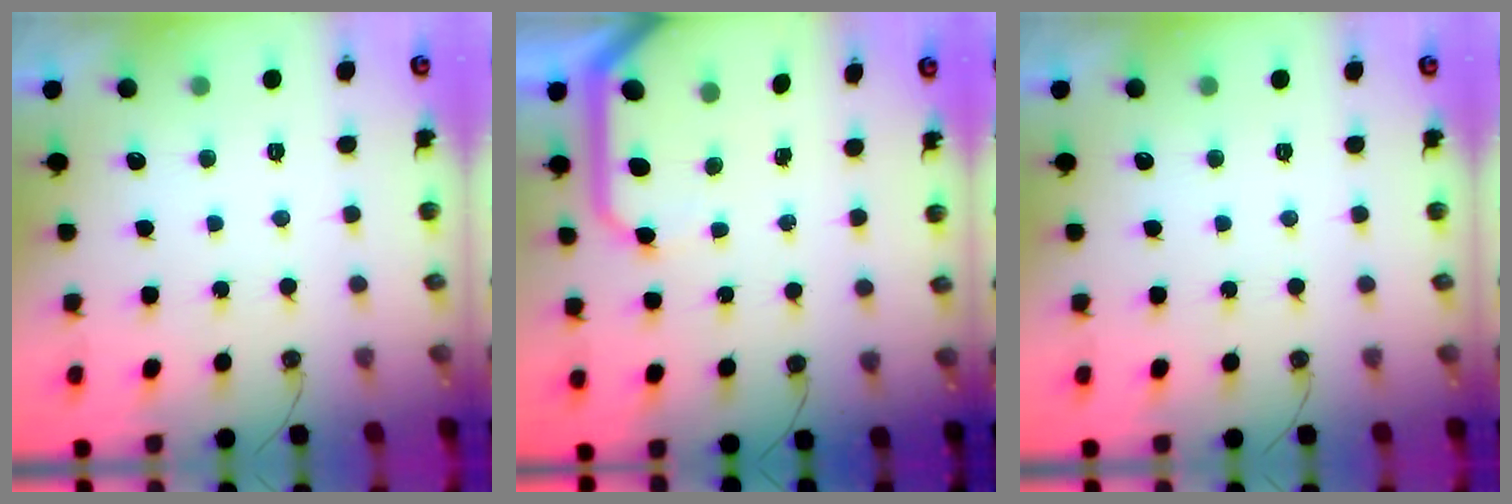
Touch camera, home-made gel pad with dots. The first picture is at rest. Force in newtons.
{"total": 10.3, "press": 10.2, "slide": 1.1}
{"total": 0.0}